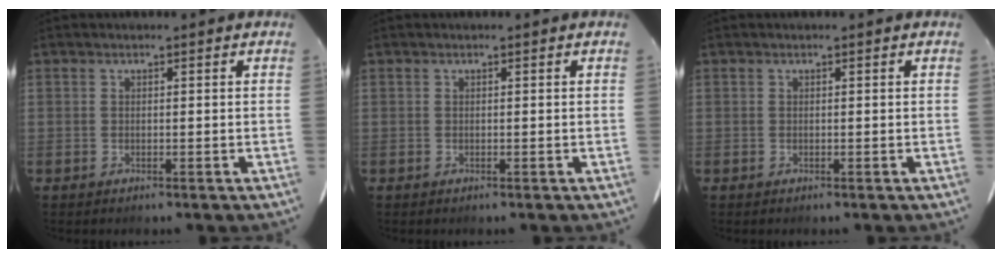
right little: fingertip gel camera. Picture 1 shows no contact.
{"total": 0.0}
{"total": 0.0}